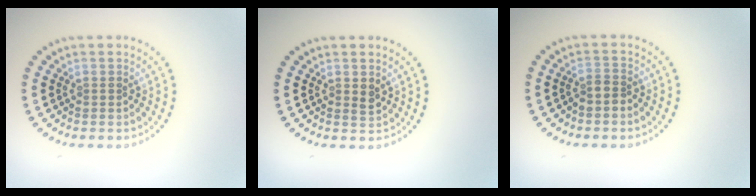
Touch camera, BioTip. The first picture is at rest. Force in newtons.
{"total": 1.1, "press": 1.1, "slide": 0.2}
{"total": 1.6, "press": 1.3, "slide": 0.9}